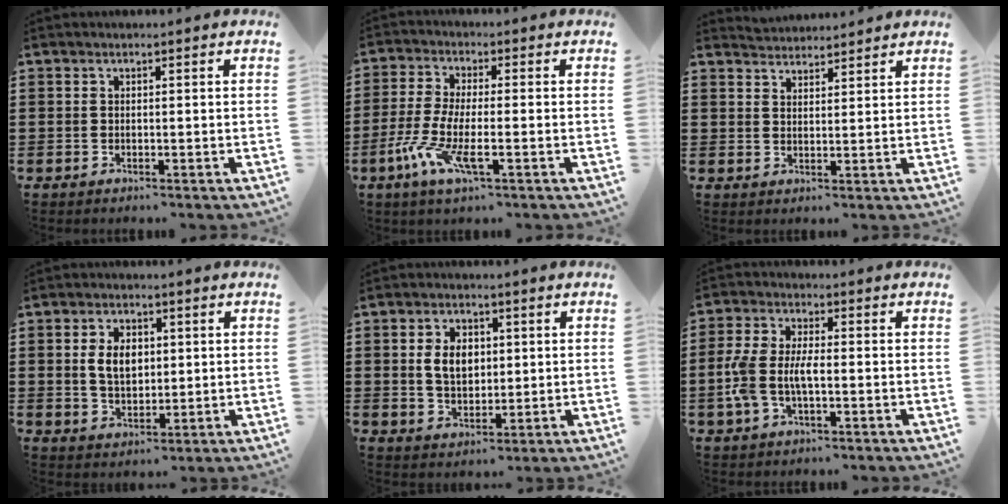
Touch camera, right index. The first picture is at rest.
{"total": 7.0, "force": [-3.1, 1.7, 6.0], "torque": [-0.149, -0.017, -0.066]}
{"total": 2.6, "force": [2.5, 0.1, -0.7], "torque": [0.006, -0.004, 0.051]}
{"total": 5.1, "force": [0.7, 3.3, 3.9], "torque": [-0.068, 0.006, 0.007]}
{"total": 5.1, "force": [0.7, 3.5, 3.8], "torque": [-0.081, 0.007, 0.006]}
{"total": 5.9, "force": [-1.0, 2.8, 5.1], "torque": [-0.125, -0.004, -0.028]}